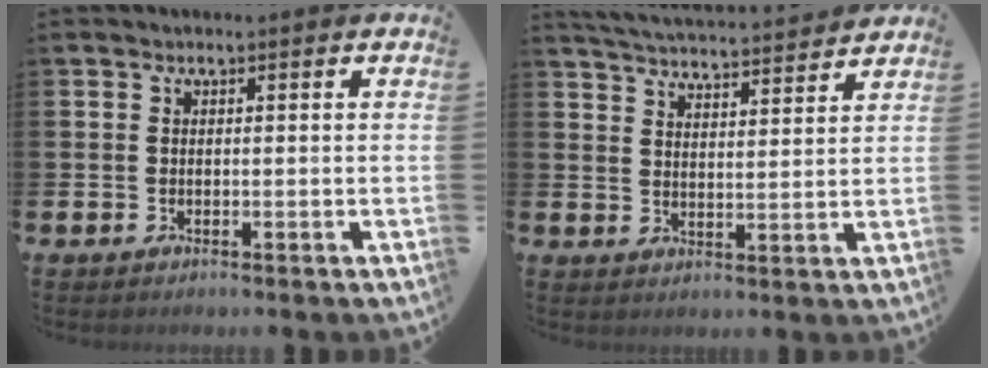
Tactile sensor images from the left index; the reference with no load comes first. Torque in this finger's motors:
{"motor_torque": [0.81, -1.26, 0.05, 0.04]}